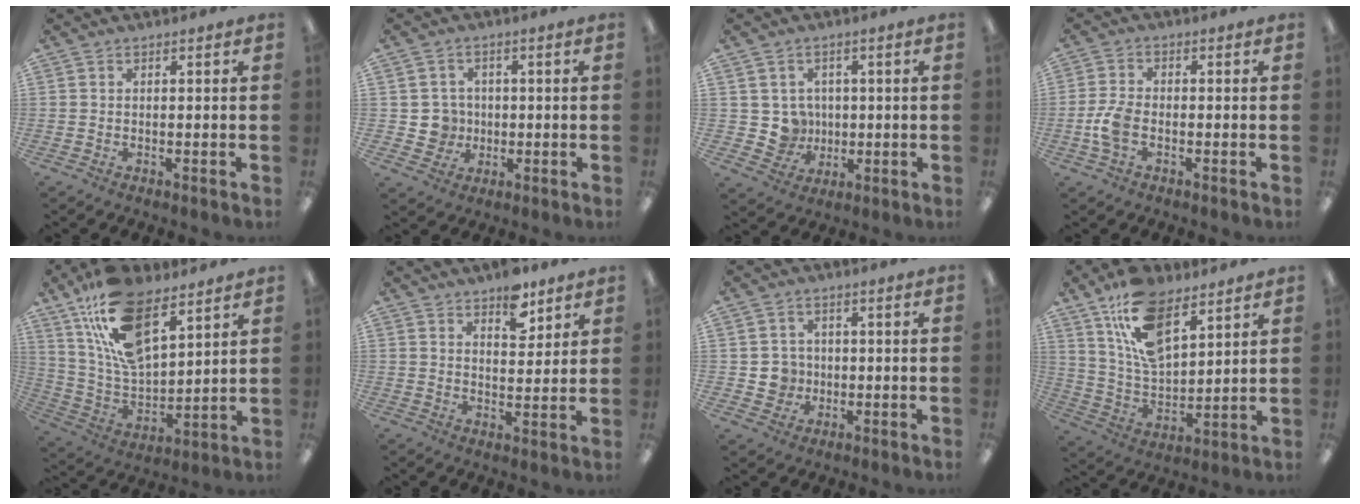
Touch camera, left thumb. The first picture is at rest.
{"total": 5.5, "force": [-0.3, 5.3, 1.2], "torque": [-0.017, 0.009, -0.003]}
{"total": 6.0, "force": [0.8, 5.9, 0.8], "torque": [-0.019, 0.002, 0.022]}
{"total": 6.0, "force": [-1.5, 3.5, 4.6], "torque": [-0.101, 0.005, -0.029]}
{"total": 19.2, "force": [11.8, 9.0, 12.3], "torque": [-0.249, -0.056, 0.211]}
{"total": 7.8, "force": [5.5, 3.9, 3.9], "torque": [-0.035, -0.032, 0.092]}
{"total": 5.1, "force": [-0.4, 4.9, 1.2], "torque": [-0.013, 0.008, -0.006]}
{"total": 16.2, "force": [10.0, 8.0, 9.9], "torque": [-0.187, -0.032, 0.186]}